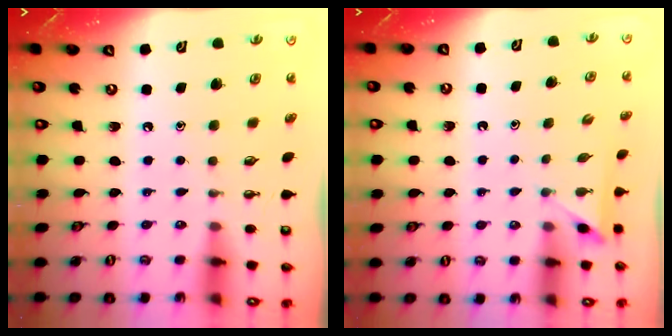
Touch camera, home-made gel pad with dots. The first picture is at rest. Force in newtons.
{"total": 2.5, "press": 2.4, "slide": 0.3}